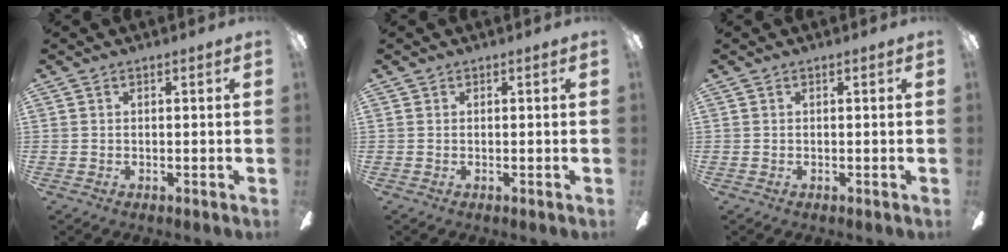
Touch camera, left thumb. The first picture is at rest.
{"total": 0.0}
{"total": 0.0}